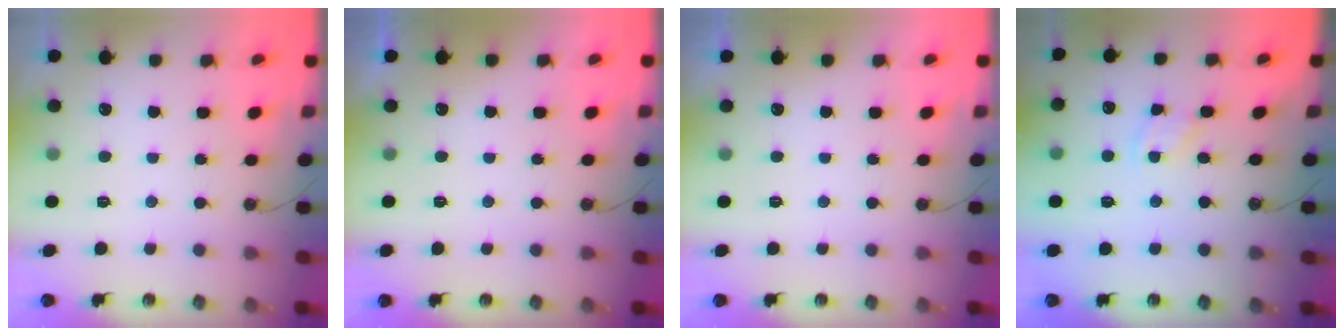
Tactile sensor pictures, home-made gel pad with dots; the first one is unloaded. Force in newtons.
{"total": 0.0}
{"total": 0.0}
{"total": 1.9, "press": 1.8, "slide": 0.3}